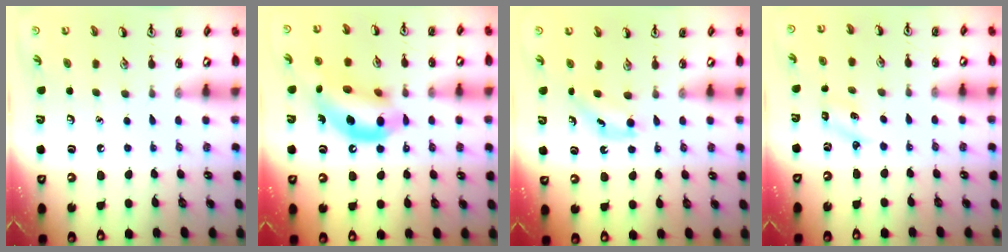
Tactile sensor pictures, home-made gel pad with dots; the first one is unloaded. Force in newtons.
{"total": 14.2, "press": 13.7, "slide": 3.6}
{"total": 3.8, "press": 3.6, "slide": 1.4}
{"total": 1.6, "press": 1.5, "slide": 0.6}